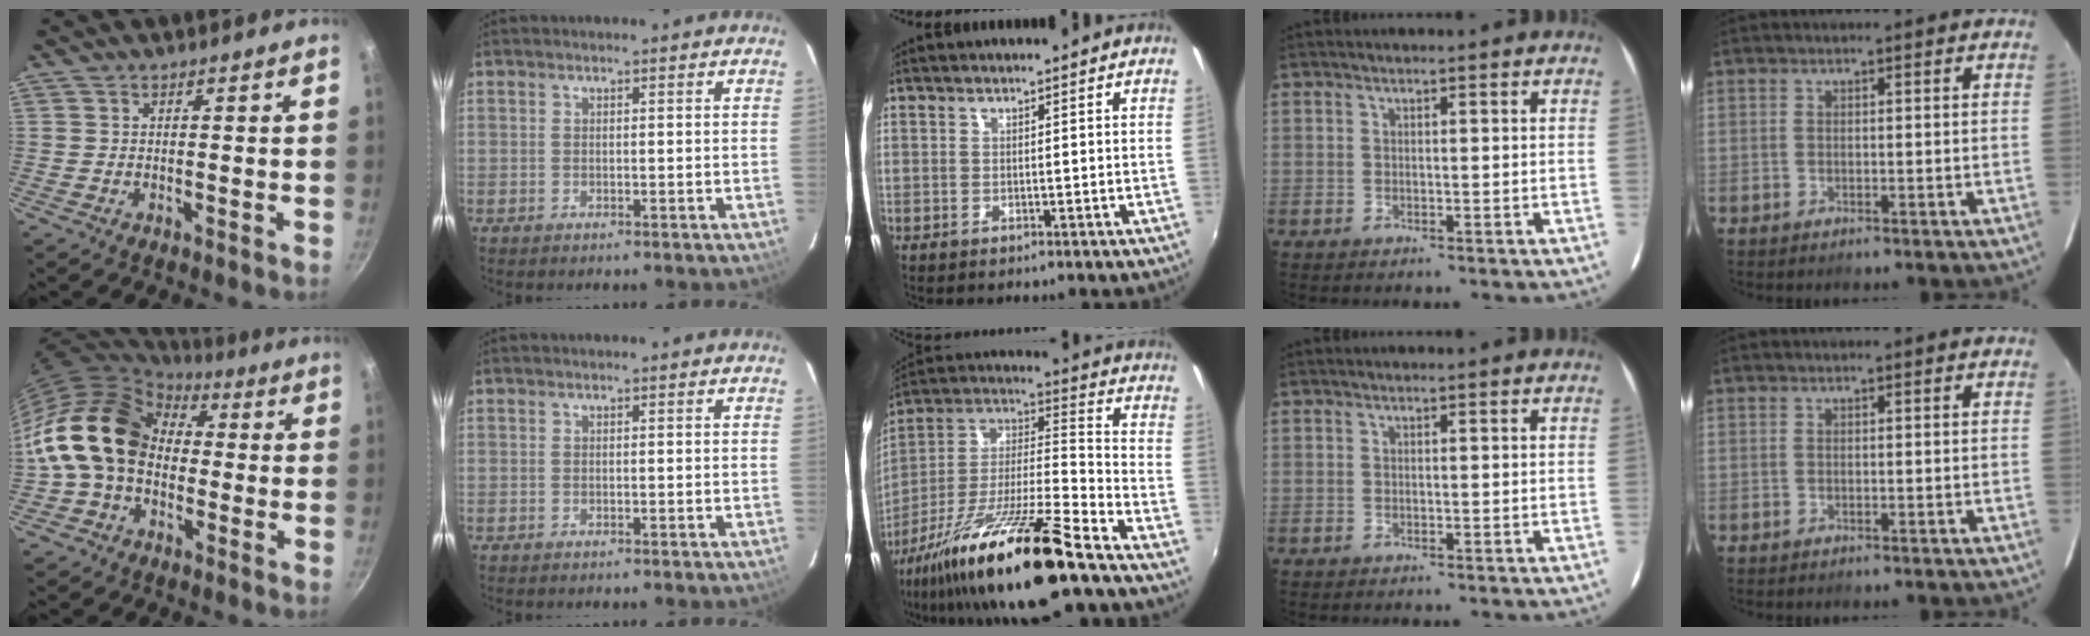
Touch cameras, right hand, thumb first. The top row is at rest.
{"thumb": {"total": 17.1, "force": [-0.4, 13.0, 11.1], "torque": [-0.179, 0.043, -0.023]}, "middle": {"total": 23.1, "force": [-15.3, 2.6, 17.1], "torque": [-0.297, -0.022, -0.272]}}